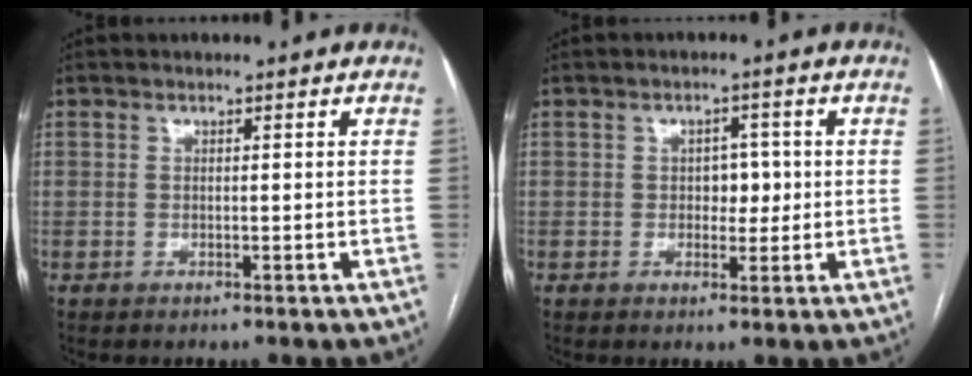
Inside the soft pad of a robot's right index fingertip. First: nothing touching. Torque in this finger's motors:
{"motor_torque": [0.31, 0.10, 0.14, 0.03]}